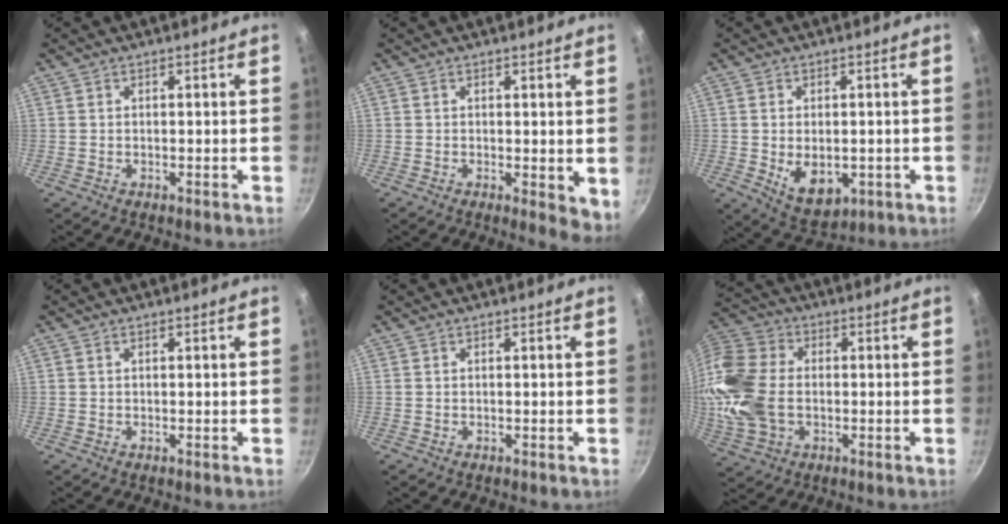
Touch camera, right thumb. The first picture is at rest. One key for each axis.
{"total": 4.5, "fx": 0.2, "fy": 1.9, "fz": 4.1, "tx": -0.045, "ty": -0.010, "tz": 0.003}
{"total": 8.2, "fx": -1.4, "fy": 5.3, "fz": 6.1, "tx": -0.084, "ty": -0.013, "tz": -0.003}
{"total": 0.0}
{"total": 0.0}
{"total": 17.9, "fx": -1.2, "fy": 12.8, "fz": 12.5, "tx": -0.263, "ty": 0.019, "tz": -0.028}